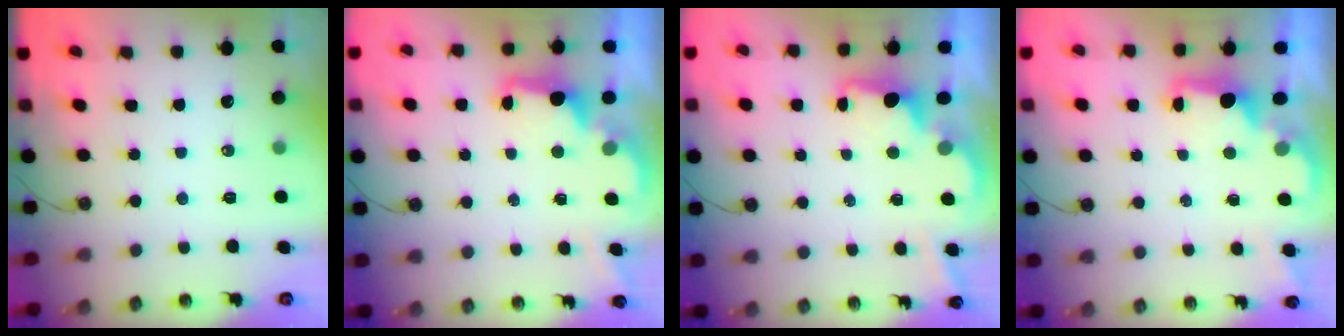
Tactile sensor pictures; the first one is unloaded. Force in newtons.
{"total": 2.4, "press": 2.3, "slide": 0.6}
{"total": 1.9, "press": 1.7, "slide": 0.8}
{"total": 2.2, "press": 2.1, "slide": 0.7}